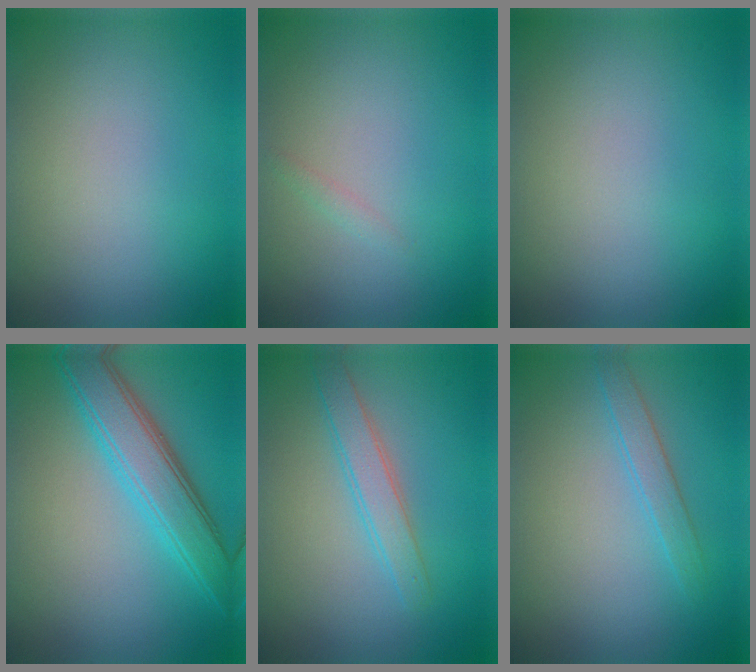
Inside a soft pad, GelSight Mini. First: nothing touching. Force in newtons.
{"total": 0.7, "press": 0.7, "slide": 0.0}
{"total": 0.0}
{"total": 5.2, "press": 5.2, "slide": 0.2}
{"total": 2.4, "press": 2.4, "slide": 0.1}
{"total": 1.7, "press": 1.7, "slide": 0.1}